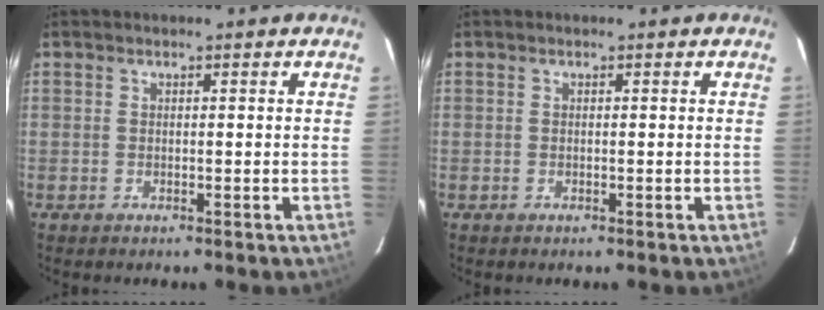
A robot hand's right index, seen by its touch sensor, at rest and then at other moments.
{"total": 0.0}